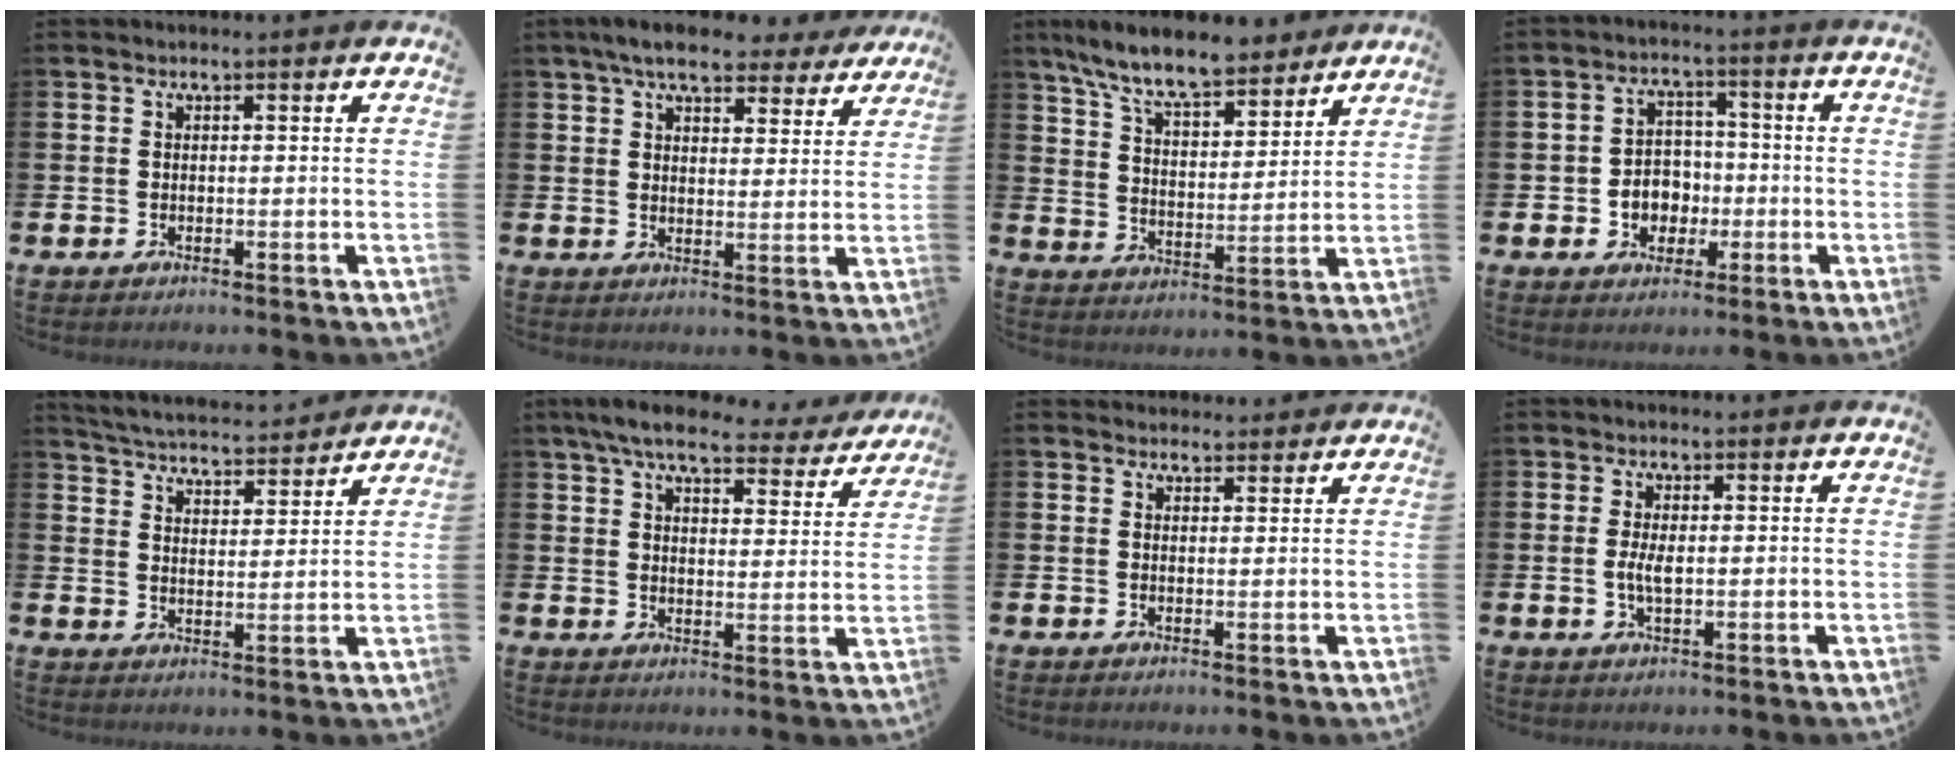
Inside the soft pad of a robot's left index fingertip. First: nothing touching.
{"total": 7.5, "force": [6.6, 2.1, 2.7], "torque": [-0.057, -0.025, 0.117]}
{"total": 9.7, "force": [8.7, 1.9, 3.7], "torque": [-0.101, -0.041, 0.157]}
{"total": 4.4, "force": [-0.8, 4.1, 1.4], "torque": [-0.025, 0.001, -0.022]}
{"total": 5.0, "force": [5.0, 0.5, 0.4], "torque": [-0.028, -0.038, 0.086]}
{"total": 7.4, "force": [6.7, 1.5, 2.9], "torque": [-0.071, -0.030, 0.116]}
{"total": 2.3, "force": [2.2, 0.6, -0.2], "torque": [0.008, -0.010, 0.039]}
{"total": 2.7, "force": [0.0, 1.1, 2.5], "torque": [-0.039, -0.001, -0.003]}